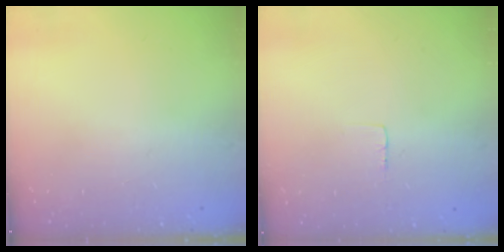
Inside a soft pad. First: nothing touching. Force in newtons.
{"total": 2.3, "press": 2.3, "slide": 0.1}